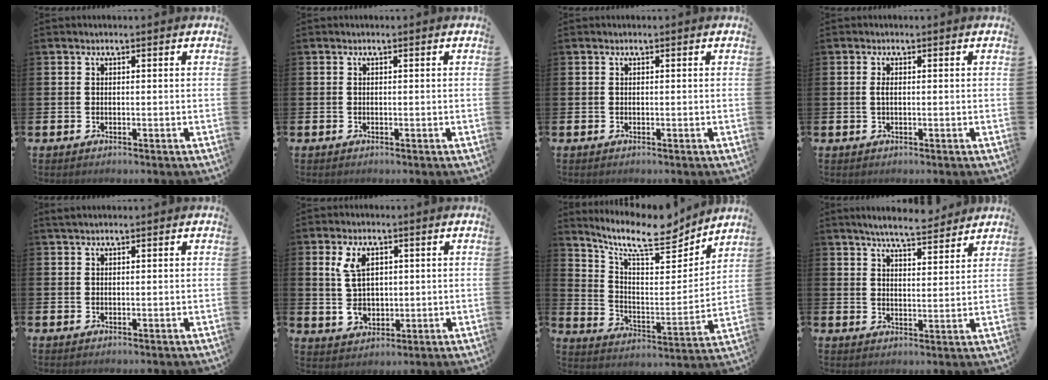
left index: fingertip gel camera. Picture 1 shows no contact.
{"total": 0.0}
{"total": 0.0}
{"total": 1.0, "force": [0.1, 0.3, 1.0], "torque": [-0.012, 0.001, -0.001]}
{"total": 1.0, "force": [0.9, 0.1, 0.4], "torque": [-0.007, 0.002, 0.015]}
{"total": 5.9, "force": [1.9, 3.8, 4.1], "torque": [-0.071, 0.006, 0.030]}
{"total": 11.1, "force": [9.5, 3.0, 4.9], "torque": [-0.107, -0.071, 0.158]}
{"total": 6.1, "force": [5.9, 0.6, 1.6], "torque": [-0.036, -0.030, 0.102]}